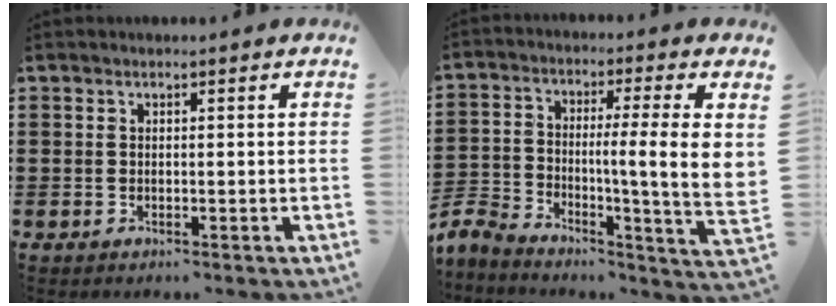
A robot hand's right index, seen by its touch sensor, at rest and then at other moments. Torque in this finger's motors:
{"motor_torque": [0.76, 0.14, 0.53, 0.21]}